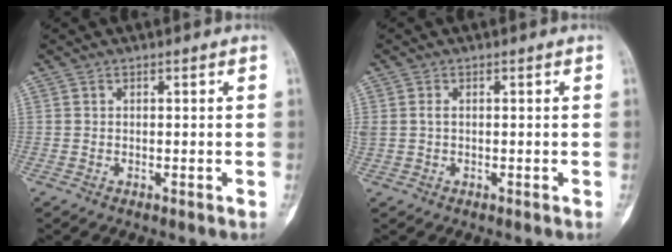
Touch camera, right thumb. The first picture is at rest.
{"total": 1.9, "force": [0.3, 1.2, 1.4], "torque": [-0.043, 0.006, 0.008]}